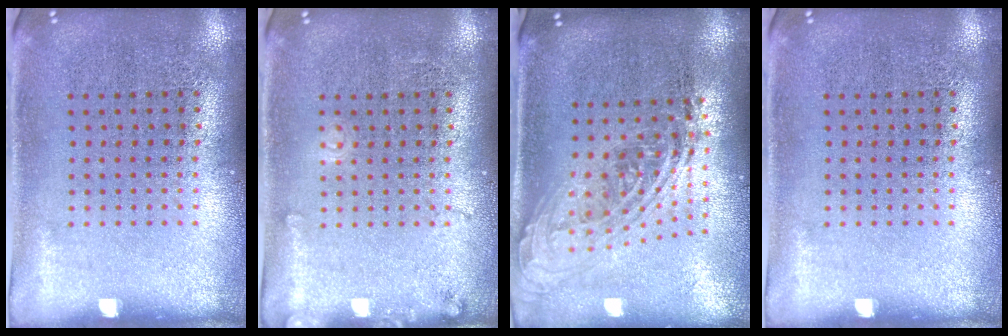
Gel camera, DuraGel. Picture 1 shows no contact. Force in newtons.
{"total": 1.2, "press": 1.2, "slide": 0.1}
{"total": 2.1, "press": 1.5, "slide": 1.4}
{"total": 0.0}